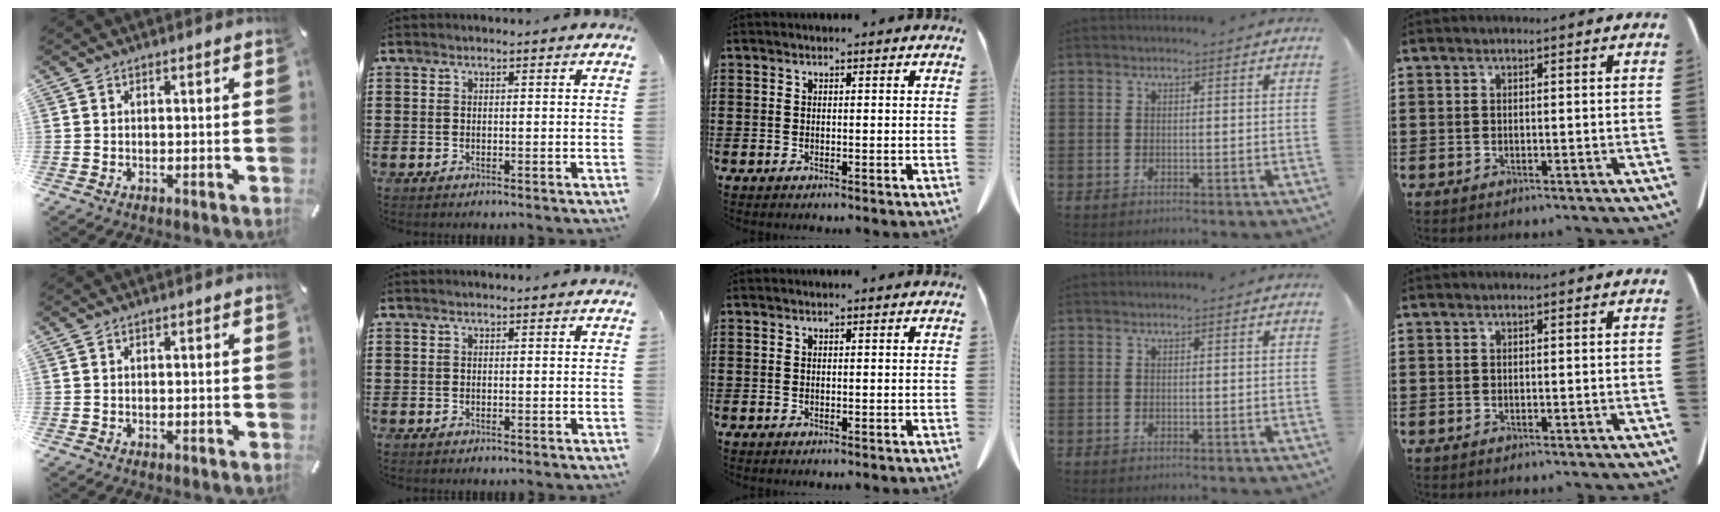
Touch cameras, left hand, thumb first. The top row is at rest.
{}